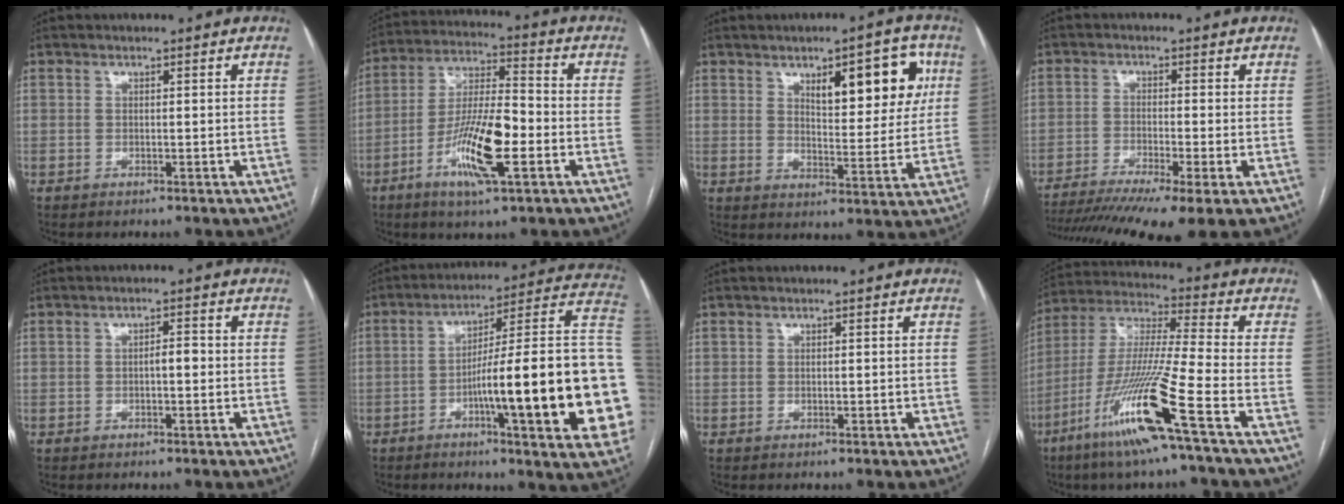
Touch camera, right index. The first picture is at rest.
{"total": 13.2, "force": [-4.8, 2.1, 12.2], "torque": [-0.233, -0.006, -0.086]}
{"total": 11.6, "force": [4.9, 4.0, 9.7], "torque": [-0.126, 0.013, 0.072]}
{"total": 14.4, "force": [-10.4, 0.6, 10.0], "torque": [-0.161, -0.025, -0.166]}
{"total": 1.9, "force": [-0.3, 0.6, 1.8], "torque": [-0.024, 0.006, -0.006]}
{"total": 27.0, "force": [-4.7, 2.0, 26.5], "torque": [-0.267, 0.012, -0.072]}
{"total": 0.6, "force": [0.1, 0.4, 0.4], "torque": [-0.006, 0.001, 0.005]}
{"total": 16.8, "force": [-8.6, -1.3, 14.4], "torque": [-0.304, -0.036, -0.168]}